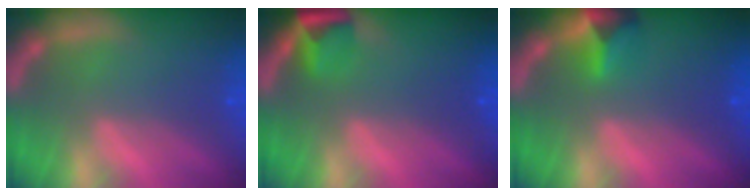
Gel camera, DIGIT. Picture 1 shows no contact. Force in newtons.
{"total": 2.9}
{"total": 2.9}